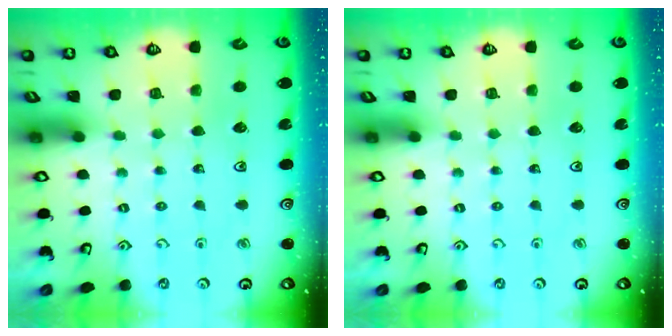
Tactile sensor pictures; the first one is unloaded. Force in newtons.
{"total": 0.0}